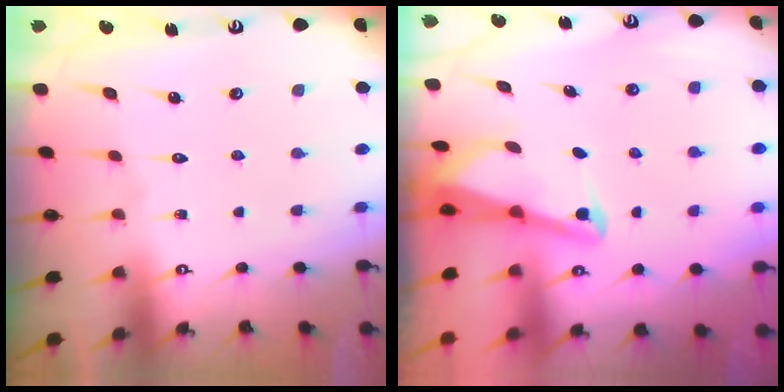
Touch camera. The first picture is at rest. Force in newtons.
{"total": 2.7, "press": 2.6, "slide": 0.6}